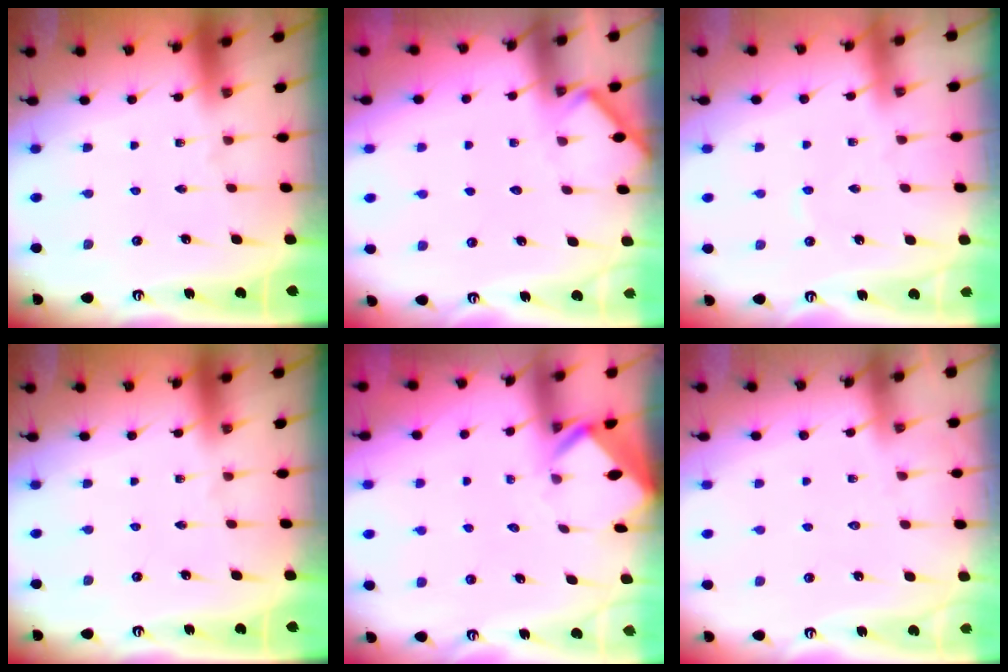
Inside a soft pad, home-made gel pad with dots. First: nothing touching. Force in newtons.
{"total": 4.4, "press": 4.4, "slide": 0.5}
{"total": 1.5, "press": 1.4, "slide": 0.2}
{"total": 0.0}
{"total": 2.4, "press": 2.4, "slide": 0.1}
{"total": 4.0, "press": 3.9, "slide": 0.5}